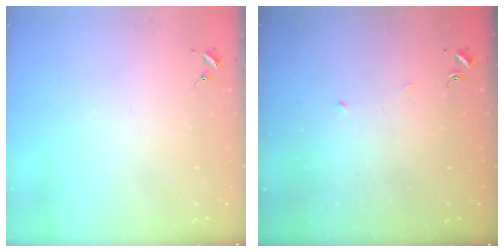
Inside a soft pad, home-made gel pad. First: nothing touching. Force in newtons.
{"total": 3.1, "press": 3.1, "slide": 0.2}